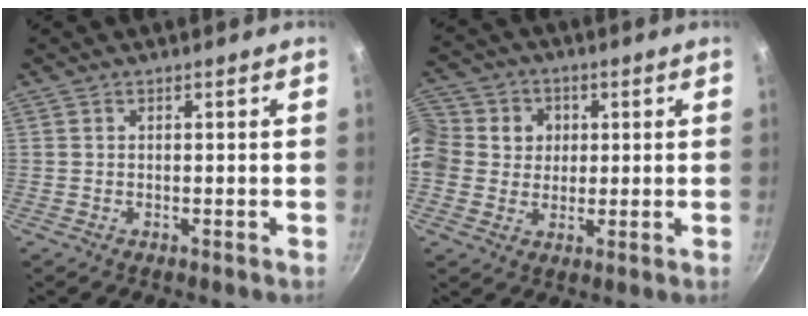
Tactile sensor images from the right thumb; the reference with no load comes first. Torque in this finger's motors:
{"motor_torque": [-0.15, 0.43, 0.39, 0.58, 0.09]}